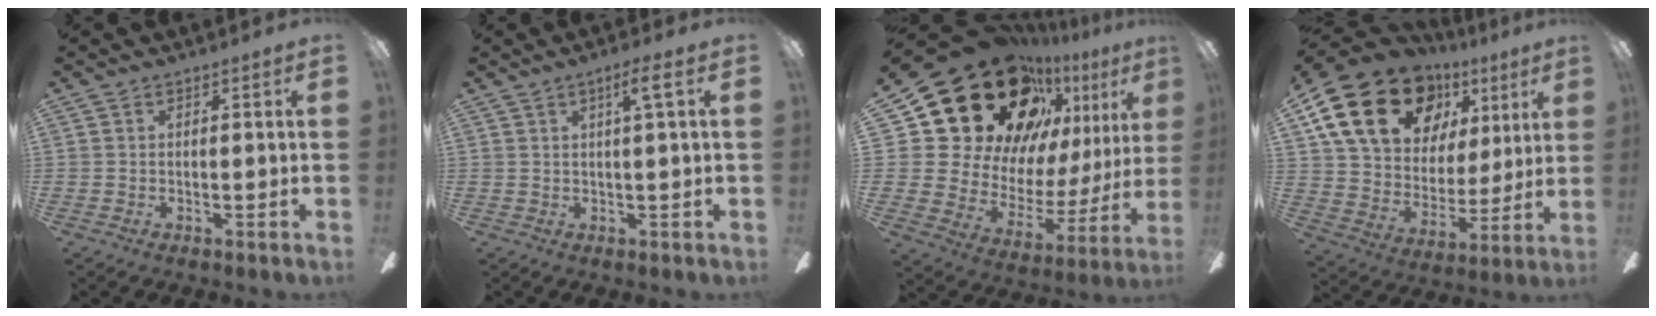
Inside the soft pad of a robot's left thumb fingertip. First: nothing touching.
{"total": 3.6, "force": [1.6, 0.2, 3.2], "torque": [-0.059, -0.001, 0.022]}
{"total": 30.4, "force": [19.7, 17.1, 15.6], "torque": [-0.256, -0.150, 0.383]}
{"total": 23.0, "force": [13.1, 14.8, 11.7], "torque": [-0.220, -0.062, 0.251]}